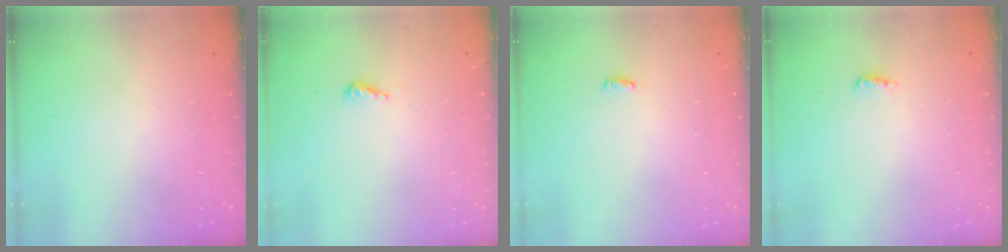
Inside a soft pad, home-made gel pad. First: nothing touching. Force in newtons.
{"total": 4.3, "press": 4.2, "slide": 0.6}
{"total": 3.7, "press": 3.3, "slide": 1.7}
{"total": 3.4, "press": 3.0, "slide": 1.7}